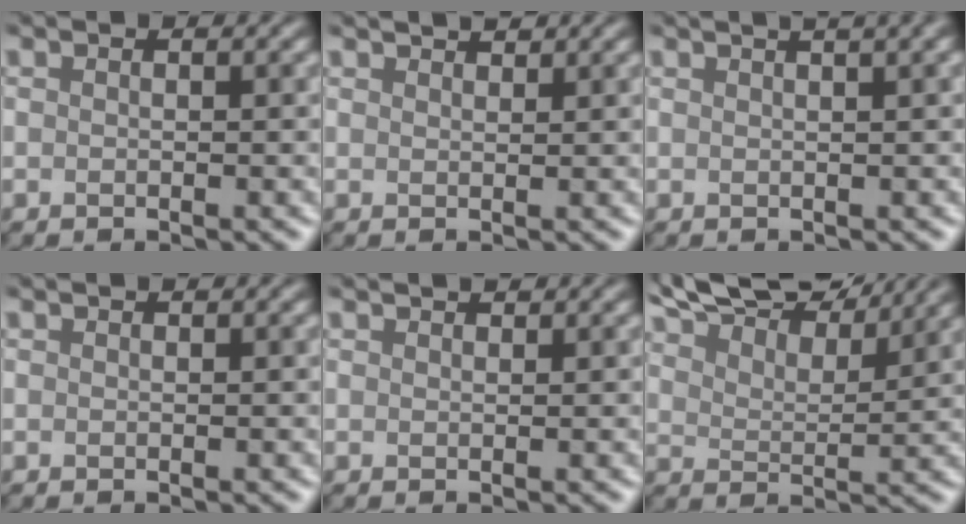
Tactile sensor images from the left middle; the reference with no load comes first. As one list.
[{"total": 1.5, "force": [1.2, -0.6, -0.5], "torque": [-0.008, 0.005, 0.016]}, {"total": 3.2, "force": [1.9, 0.9, 2.4], "torque": [-0.022, 0.035, 0.010]}, {"total": 0.0}, {"total": 1.1, "force": [1.0, -0.3, -0.1], "torque": [-0.017, 0.006, 0.011]}, {"total": 9.1, "force": [8.8, 0.8, 2.4], "torque": [-0.062, 0.010, 0.131]}]